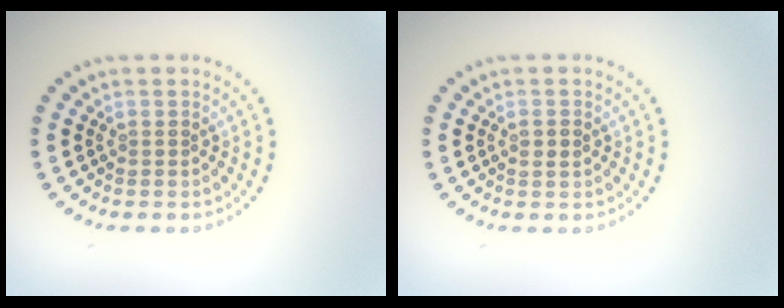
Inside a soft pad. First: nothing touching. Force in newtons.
{"total": 1.0, "press": 1.0, "slide": 0.3}